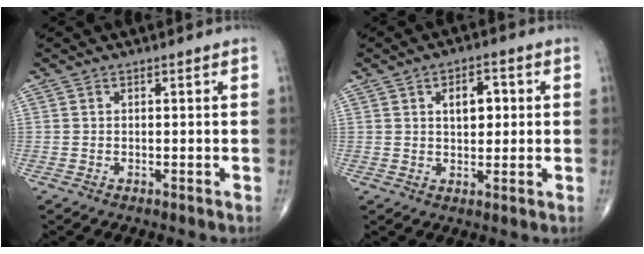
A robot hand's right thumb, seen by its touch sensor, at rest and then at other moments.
{"total": 5.8, "force": [1.5, 3.4, 4.5], "torque": [-0.045, 0.001, 0.021]}